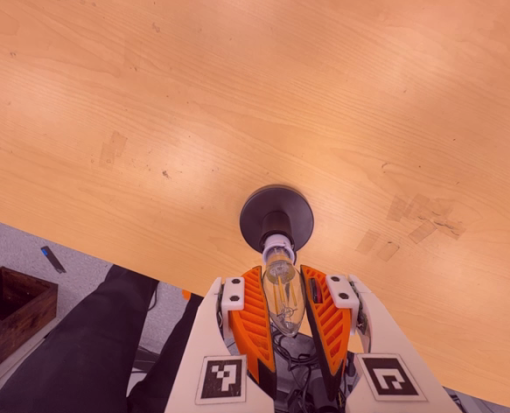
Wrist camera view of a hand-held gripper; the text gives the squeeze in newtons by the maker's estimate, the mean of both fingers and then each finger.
{"total": 14.4, "left": 16.1, "right": 12.7}